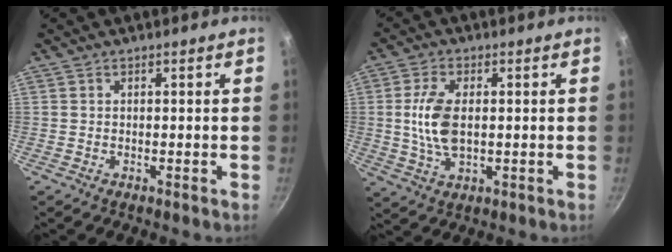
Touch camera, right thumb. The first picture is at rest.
{"total": 8.6, "force": [0.5, 4.6, 7.3], "torque": [-0.148, -0.001, 0.012]}